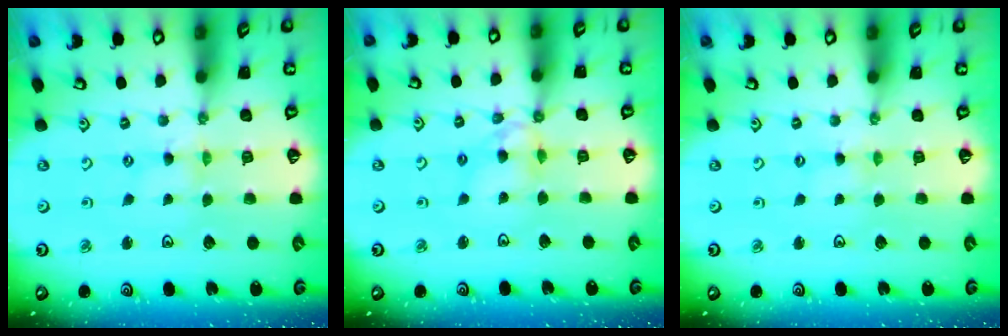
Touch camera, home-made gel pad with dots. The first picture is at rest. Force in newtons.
{"total": 8.3, "press": 8.2, "slide": 0.9}
{"total": 1.5, "press": 1.5, "slide": 0.2}